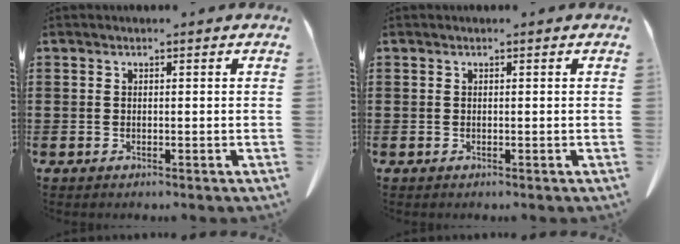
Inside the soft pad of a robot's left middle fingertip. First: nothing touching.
{"total": 0.0}